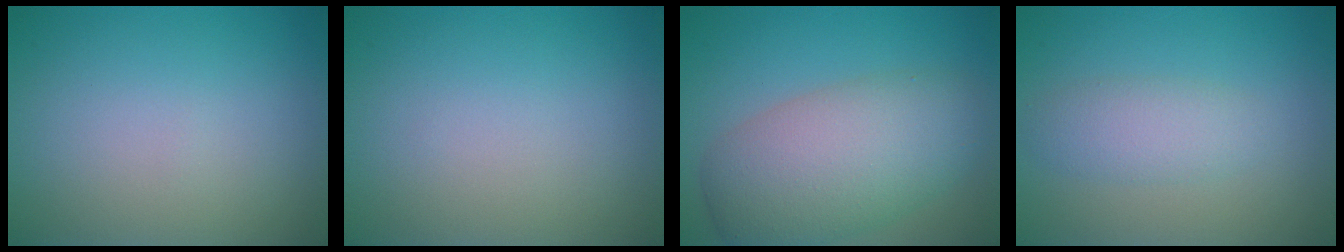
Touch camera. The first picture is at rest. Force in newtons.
{"total": 0.0}
{"total": 7.6, "press": 7.6, "slide": 0.1}
{"total": 2.5, "press": 2.5, "slide": 0.0}